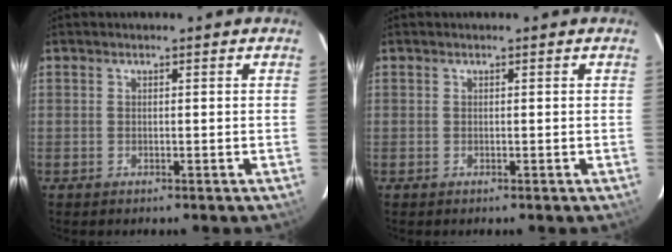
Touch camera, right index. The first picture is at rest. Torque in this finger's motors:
{"motor_torque": [0.00, 0.03, -0.01, 0.00]}